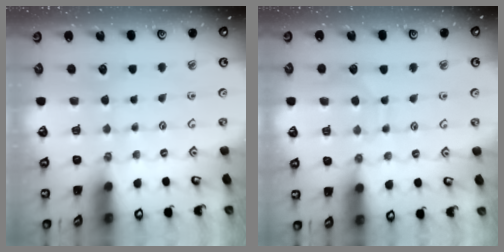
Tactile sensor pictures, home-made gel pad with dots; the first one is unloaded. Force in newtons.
{"total": 5.8, "press": 5.8, "slide": 0.4}